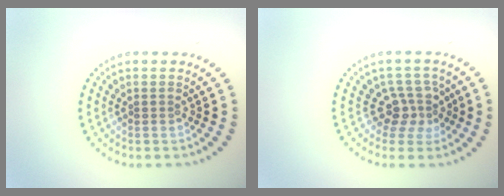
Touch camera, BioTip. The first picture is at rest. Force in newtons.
{"total": 2.8, "press": 2.1, "slide": 1.8}